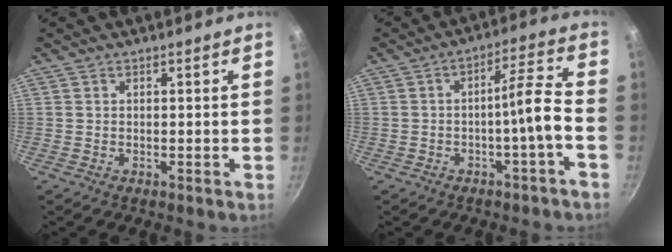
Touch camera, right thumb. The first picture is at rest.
{"total": 7.1, "force": [-2.8, 0.2, 6.5], "torque": [-0.114, 0.038, -0.038]}